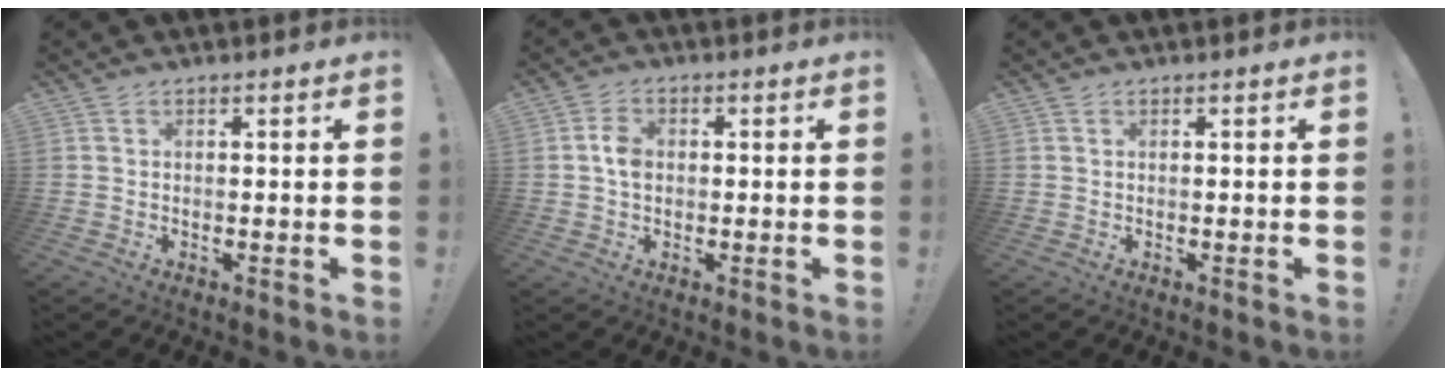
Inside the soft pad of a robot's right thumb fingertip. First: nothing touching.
{"total": 4.7, "force": [0.1, 3.4, 3.3], "torque": [-0.049, 0.009, 0.002]}
{"total": 0.0}